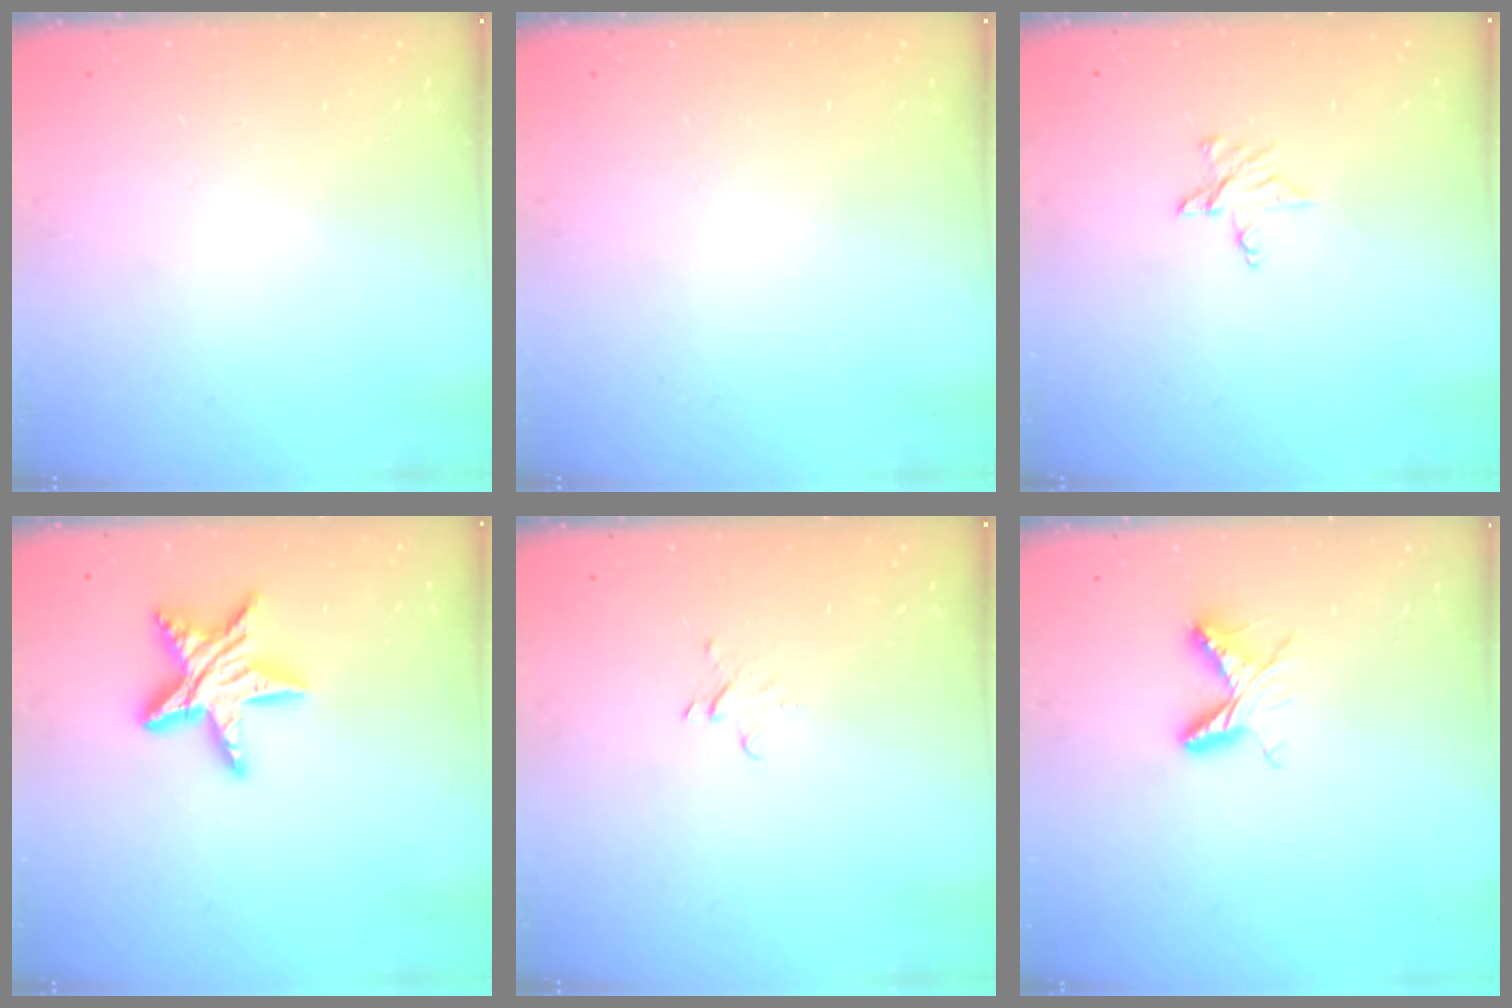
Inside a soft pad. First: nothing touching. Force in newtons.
{"total": 0.0}
{"total": 4.6, "press": 4.6, "slide": 0.5}
{"total": 12.8, "press": 12.8, "slide": 0.7}
{"total": 2.2, "press": 2.2, "slide": 0.2}
{"total": 6.6, "press": 6.6, "slide": 0.7}